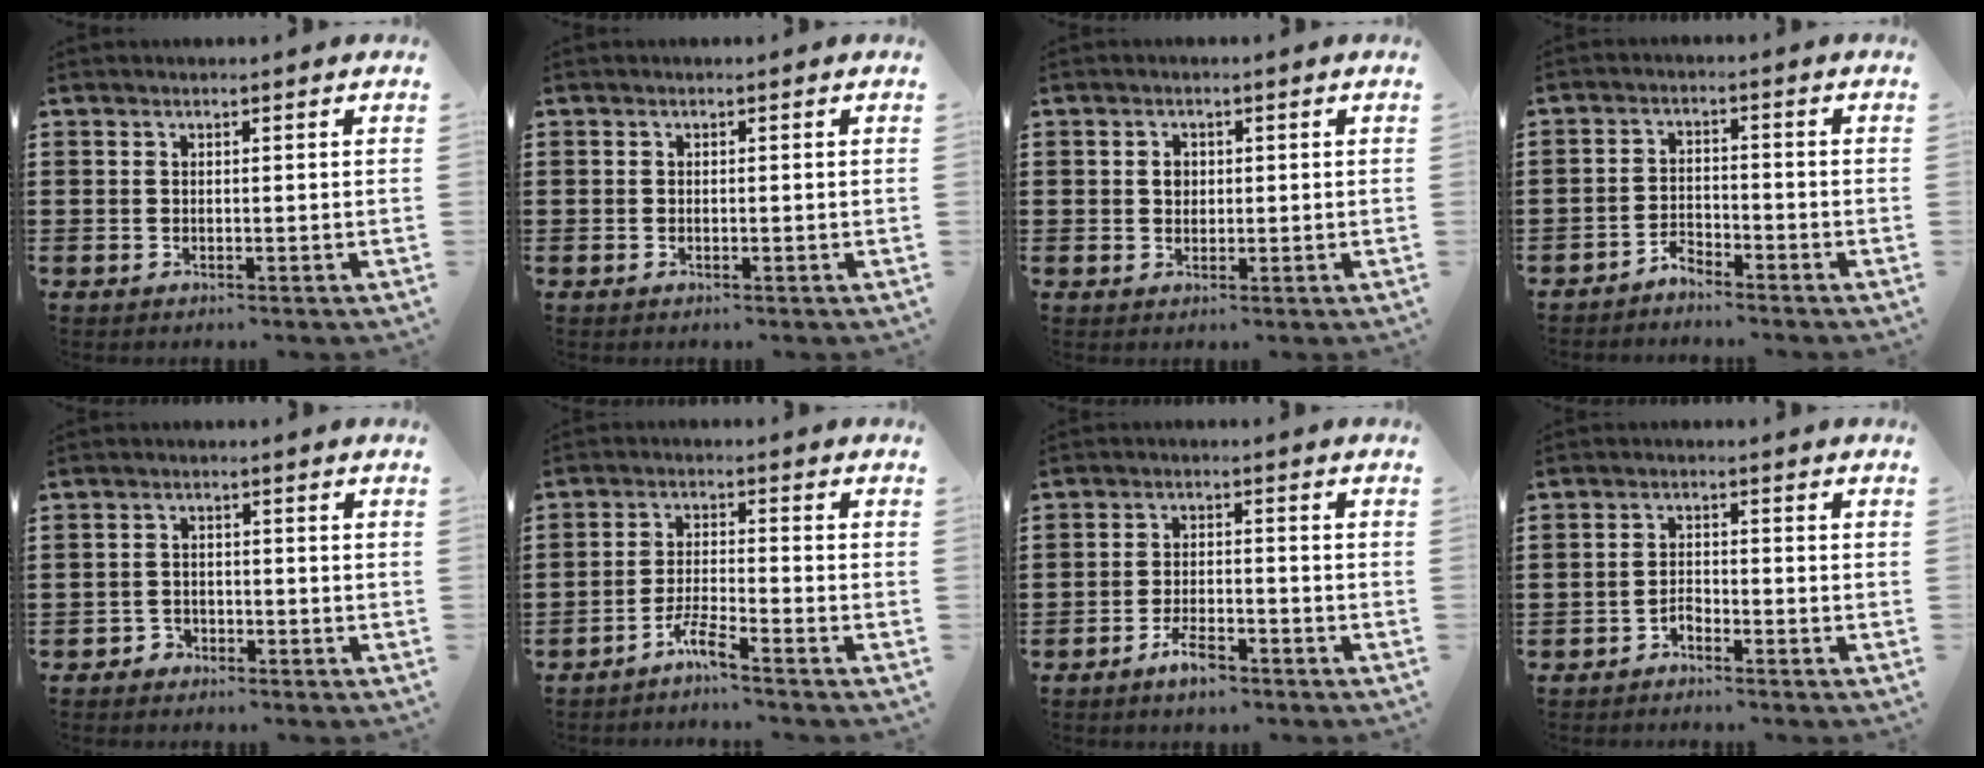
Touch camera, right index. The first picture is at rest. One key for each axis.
{"total": 0.0}
{"total": 1.7, "fx": 0.3, "fy": 1.4, "fz": 1.0, "tx": -0.022, "ty": 0.008, "tz": 0.004}
{"total": 2.8, "fx": -2.8, "fy": 0.3, "fz": -0.1, "tx": -0.008, "ty": 0.005, "tz": -0.061}
{"total": 1.9, "fx": -1.6, "fy": 1.1, "fz": 0.1, "tx": -0.009, "ty": 0.002, "tz": -0.035}
{"total": 3.8, "fx": -3.4, "fy": -0.2, "fz": 1.8, "tx": -0.049, "ty": -0.002, "tz": -0.071}
{"total": 4.4, "fx": -3.3, "fy": 1.3, "fz": 2.6, "tx": -0.057, "ty": 0.005, "tz": -0.065}
{"total": 1.8, "fx": -1.7, "fy": 0.5, "fz": 0.3, "tx": -0.013, "ty": 0.002, "tz": -0.036}